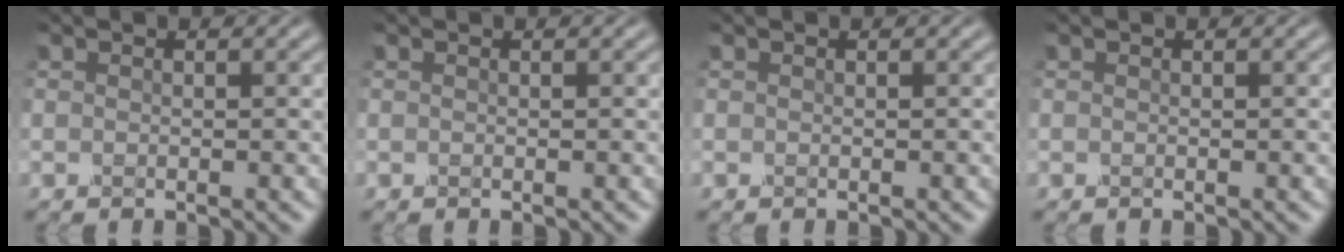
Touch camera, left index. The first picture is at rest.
{"total": 0.0}
{"total": 0.0}
{"total": 0.0}